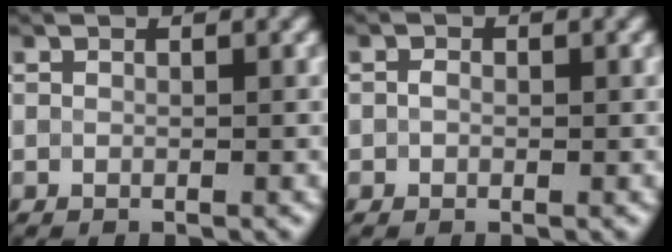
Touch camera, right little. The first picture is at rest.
{"total": 1.0, "force": [0.0, 0.9, 0.5], "torque": [-0.006, -0.002, -0.002]}